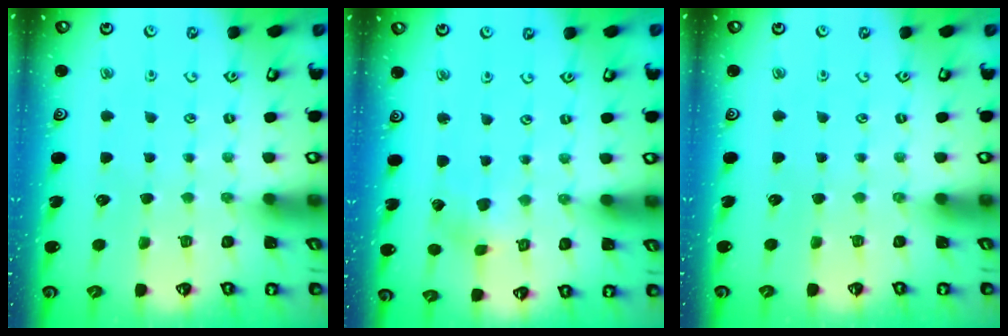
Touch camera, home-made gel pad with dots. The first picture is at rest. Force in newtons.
{"total": 2.2, "press": 2.2, "slide": 0.3}
{"total": 0.0}